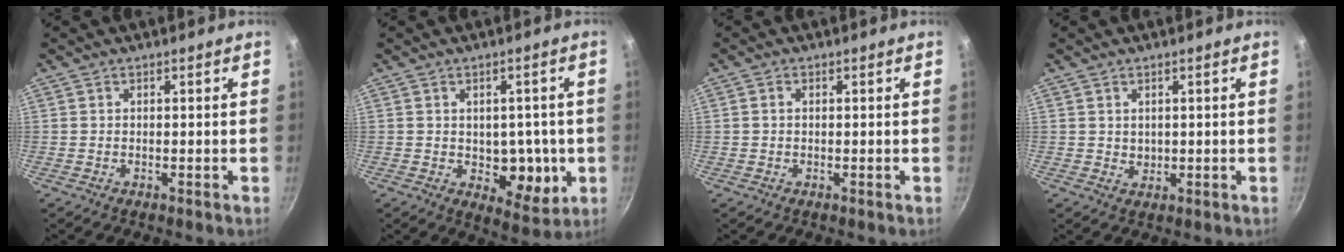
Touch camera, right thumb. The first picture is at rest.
{"total": 9.5, "force": [-1.1, 6.3, 7.0], "torque": [-0.046, -0.011, -0.006]}
{"total": 0.9, "force": [0.1, 0.7, 0.5], "torque": [-0.009, 0.004, 0.000]}
{"total": 1.5, "force": [0.8, 1.1, 0.6], "torque": [-0.005, -0.006, 0.015]}